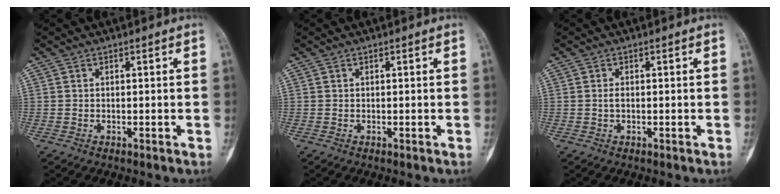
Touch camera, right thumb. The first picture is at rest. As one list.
[{"total": 0.0}, {"total": 0.9, "force": [0.0, 0.4, 0.7], "torque": [-0.016, 0.000, -0.002]}]